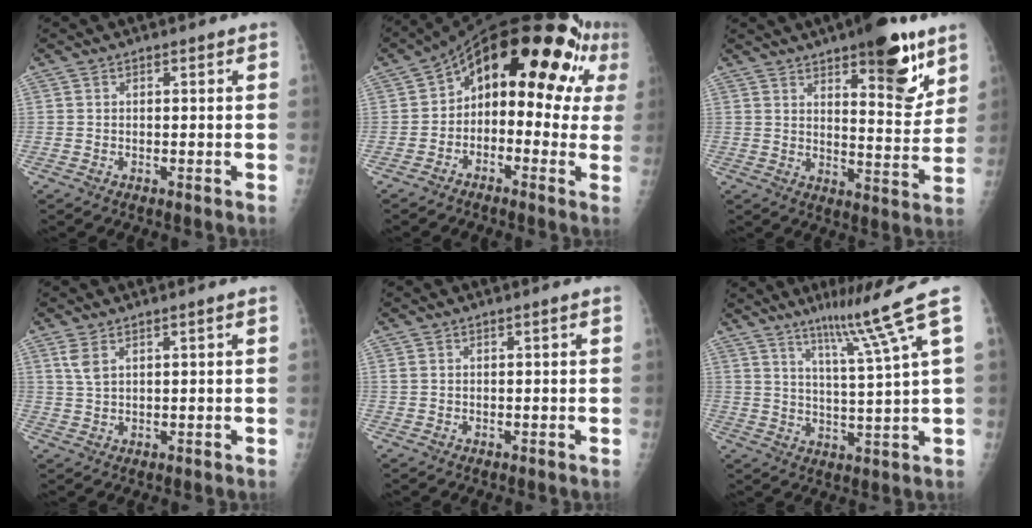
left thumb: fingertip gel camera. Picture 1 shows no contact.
{"total": 19.6, "force": [4.0, 10.4, 16.2], "torque": [-0.177, 0.039, 0.038]}
{"total": 15.0, "force": [8.9, 4.9, 11.0], "torque": [-0.114, -0.053, 0.127]}
{"total": 2.9, "force": [1.6, 0.7, 2.3], "torque": [-0.055, 0.000, 0.044]}
{"total": 0.6, "force": [0.3, 0.0, 0.5], "torque": [-0.017, 0.003, 0.010]}
{"total": 10.3, "force": [6.1, -1.8, 8.1], "torque": [-0.122, -0.041, 0.101]}